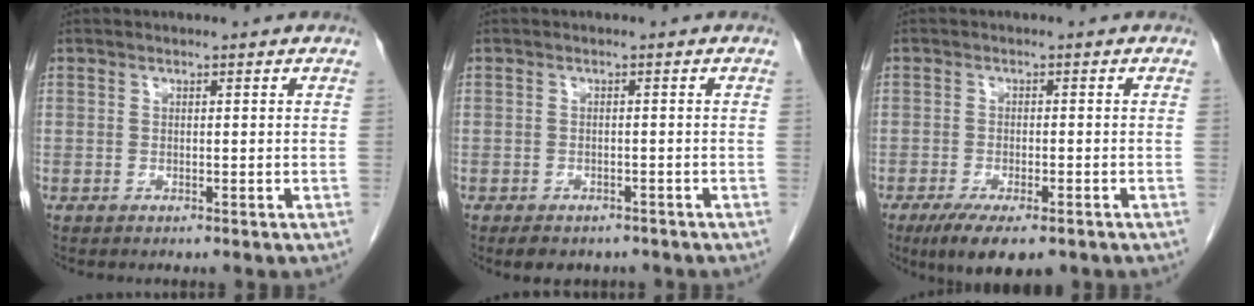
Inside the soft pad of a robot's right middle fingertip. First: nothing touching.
{"total": 5.6, "force": [-4.4, 2.7, 2.0], "torque": [-0.025, -0.001, -0.054]}
{"total": 8.3, "force": [-5.7, 2.5, 5.5], "torque": [-0.084, -0.016, -0.087]}